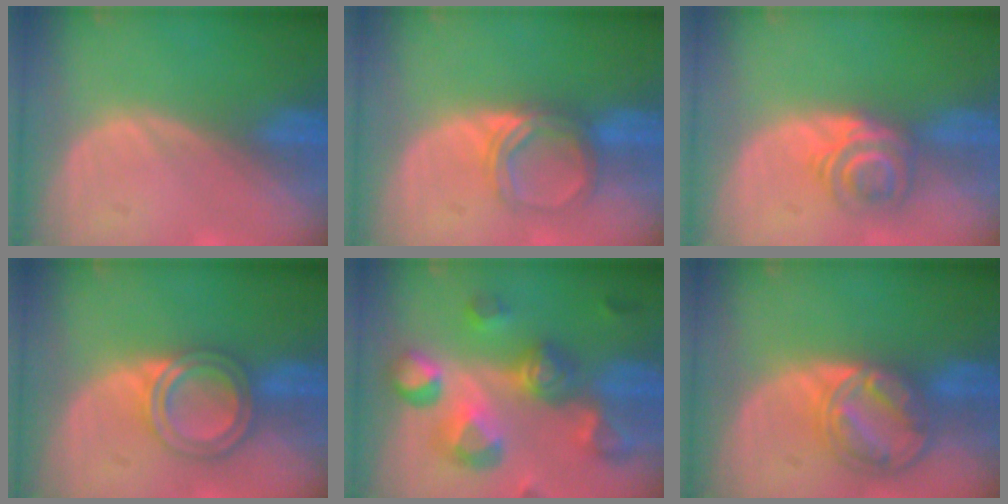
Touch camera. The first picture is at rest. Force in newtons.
{"total": 5.1, "press": 4.8, "slide": 1.8}
{"total": 6.1, "press": 5.2, "slide": 3.3}
{"total": 6.2, "press": 5.4, "slide": 2.9}
{"total": 11.3, "press": 10.1, "slide": 5.1}
{"total": 8.7, "press": 7.4, "slide": 4.6}